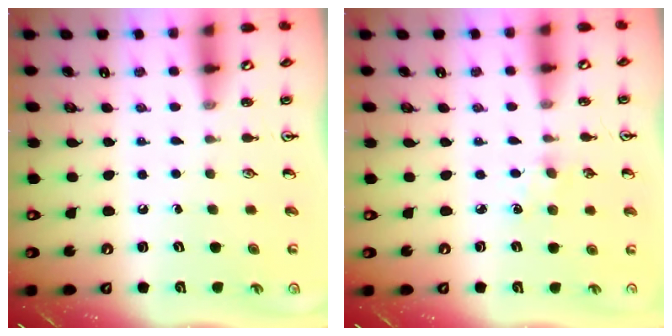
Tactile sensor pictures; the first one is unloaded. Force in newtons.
{"total": 3.0, "press": 2.9, "slide": 0.4}